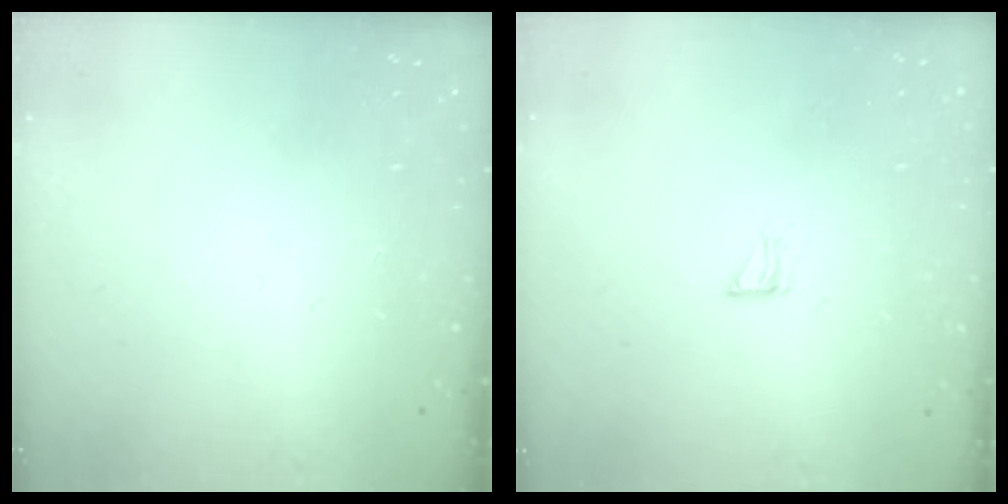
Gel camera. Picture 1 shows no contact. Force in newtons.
{"total": 4.6, "press": 4.5, "slide": 0.5}